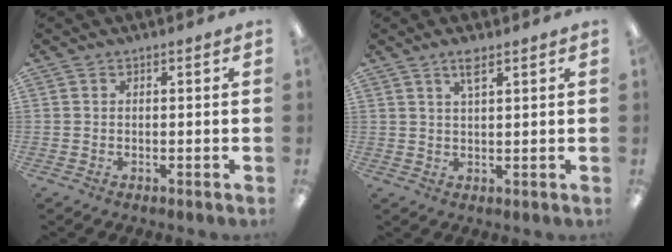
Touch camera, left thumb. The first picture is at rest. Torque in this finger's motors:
{"motor_torque": [-0.04, 0.03, 0.03, 0.01, 0.07]}